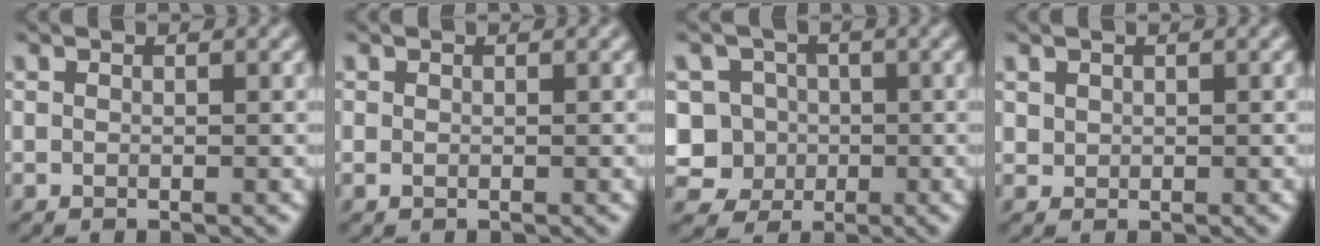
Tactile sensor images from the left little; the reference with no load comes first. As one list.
[{"total": 0.0}, {"total": 7.2, "force": [-1.1, 6.7, 2.3], "torque": [-0.044, 0.029, -0.056]}, {"total": 0.6, "force": [0.3, 0.5, 0.1], "torque": [-0.005, -0.002, 0.011]}]